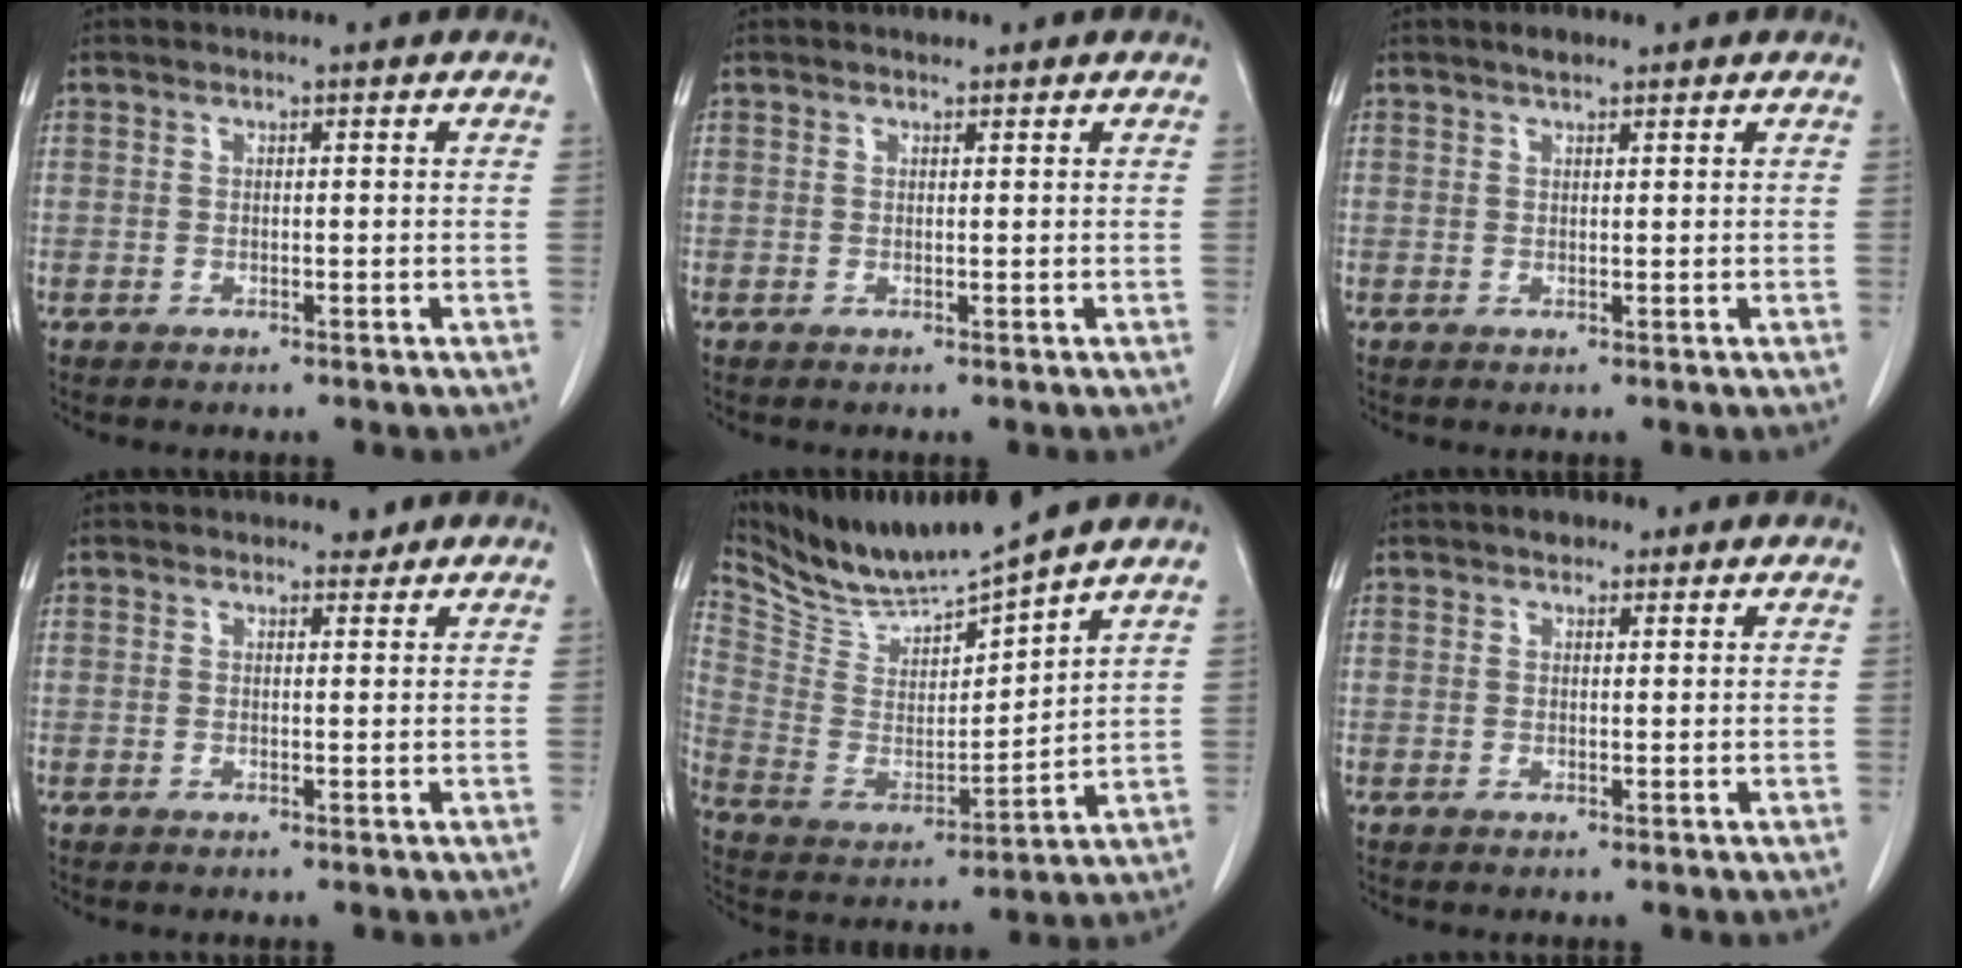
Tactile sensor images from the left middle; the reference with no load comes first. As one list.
[{"total": 0.7, "force": [0.6, 0.3, 0.2], "torque": [-0.012, -0.001, 0.010]}, {"total": 1.5, "force": [1.2, 0.5, 0.8], "torque": [-0.022, 0.005, 0.022]}, {"total": 1.1, "force": [1.0, 0.6, 0.1], "torque": [-0.004, -0.003, 0.011]}, {"total": 11.1, "force": [10.6, -1.1, 3.0], "torque": [-0.069, -0.016, 0.219]}, {"total": 1.9, "force": [1.3, 1.1, 0.8], "torque": [-0.016, 0.008, 0.017]}]